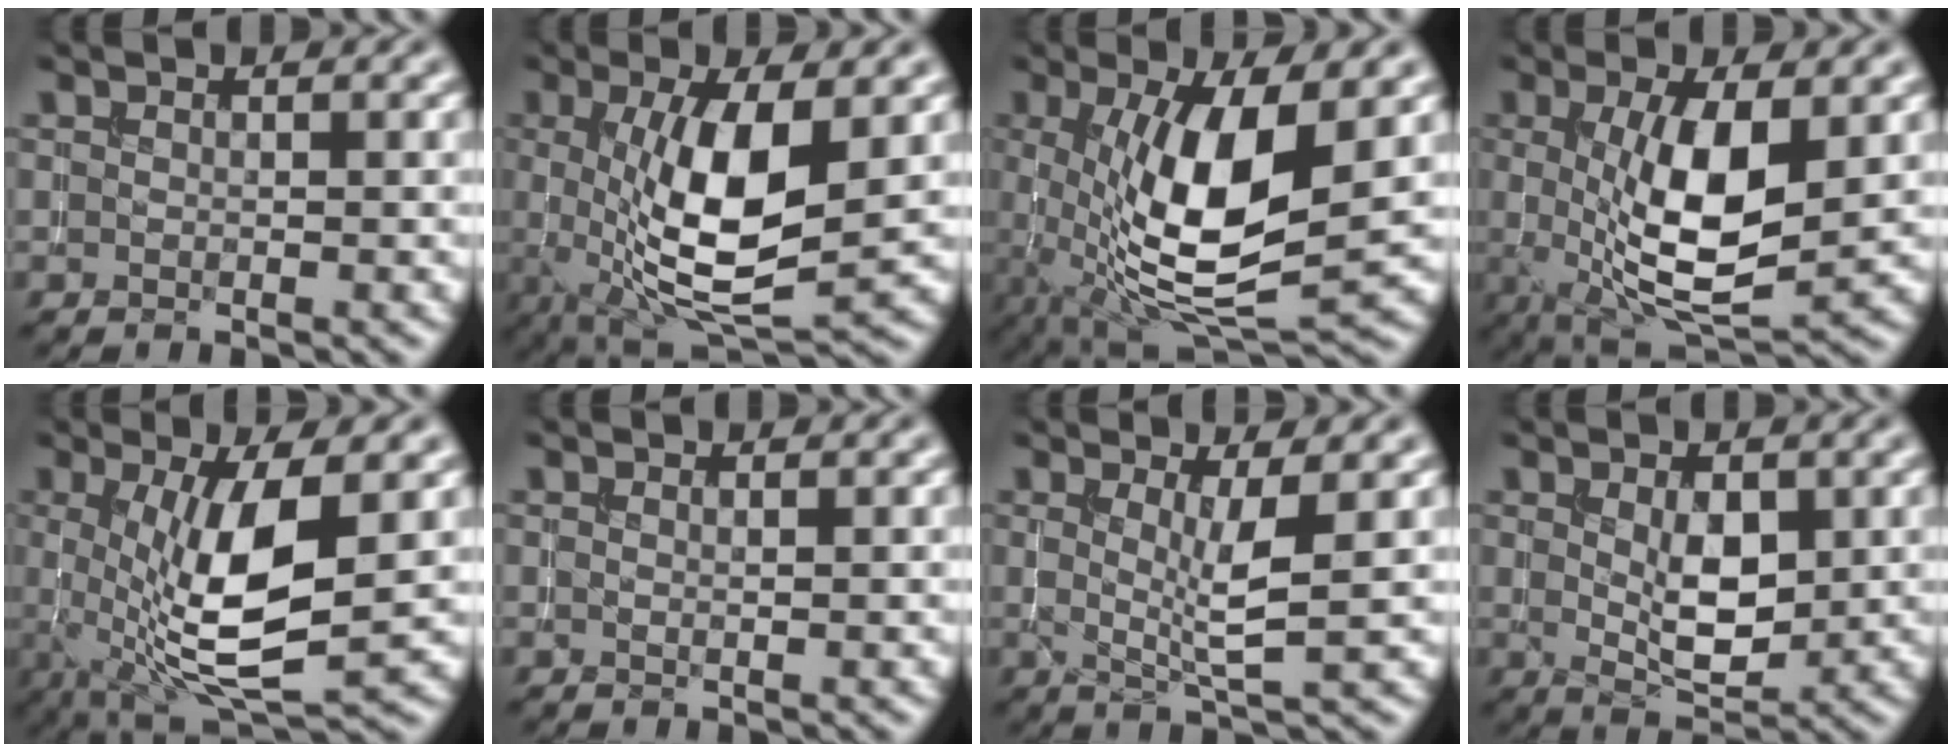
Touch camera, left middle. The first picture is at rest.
{"total": 9.4, "force": [0.3, 3.1, 8.9], "torque": [-0.163, -0.011, 0.010]}
{"total": 10.4, "force": [0.3, 3.5, 9.7], "torque": [-0.178, -0.012, 0.010]}
{"total": 8.6, "force": [0.3, 2.8, 8.1], "torque": [-0.150, -0.013, 0.011]}
{"total": 9.2, "force": [0.1, 2.8, 8.8], "torque": [-0.159, -0.013, 0.007]}
{"total": 0.0}
{"total": 3.5, "force": [0.4, 0.5, 3.4], "torque": [-0.057, -0.011, 0.011]}
{"total": 4.0, "force": [0.5, 1.9, 3.4], "torque": [-0.060, -0.005, 0.016]}